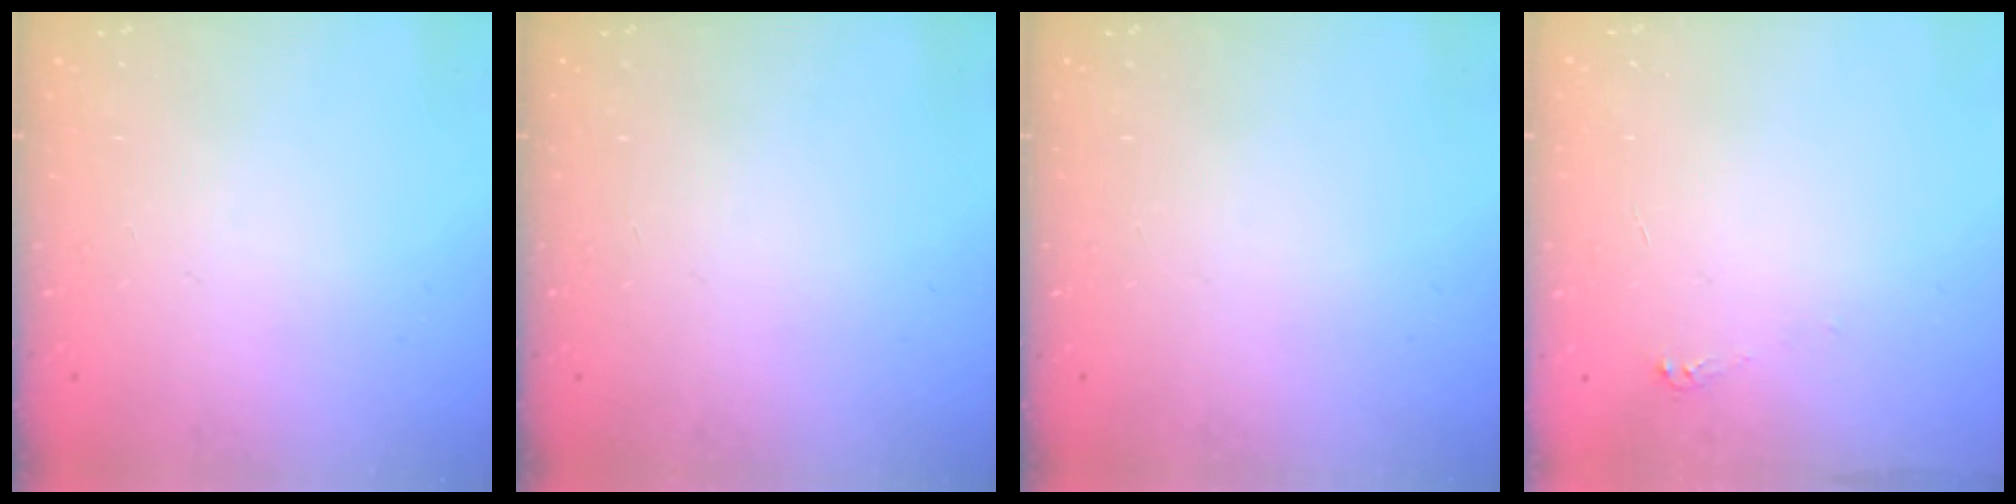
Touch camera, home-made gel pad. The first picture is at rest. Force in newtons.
{"total": 0.0}
{"total": 0.0}
{"total": 2.5, "press": 2.5, "slide": 0.3}